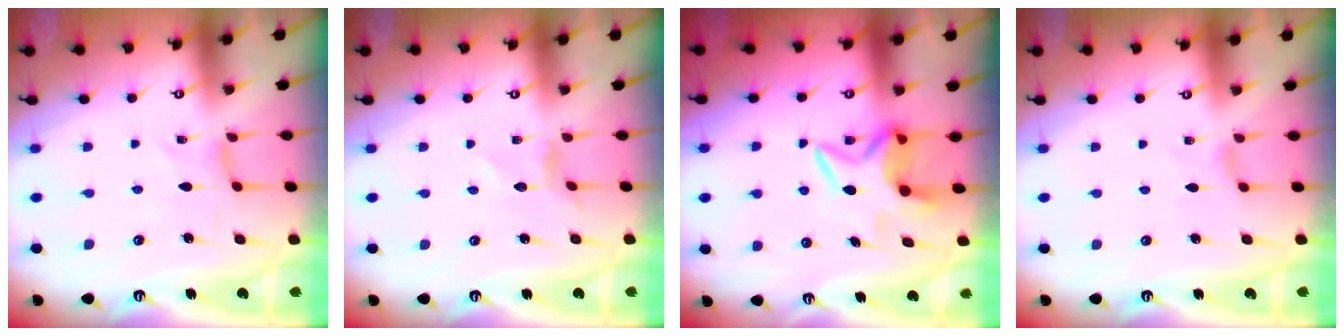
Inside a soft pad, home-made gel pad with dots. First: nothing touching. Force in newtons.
{"total": 2.2, "press": 2.2, "slide": 0.1}
{"total": 7.3, "press": 7.3, "slide": 0.5}
{"total": 1.1, "press": 1.1, "slide": 0.2}